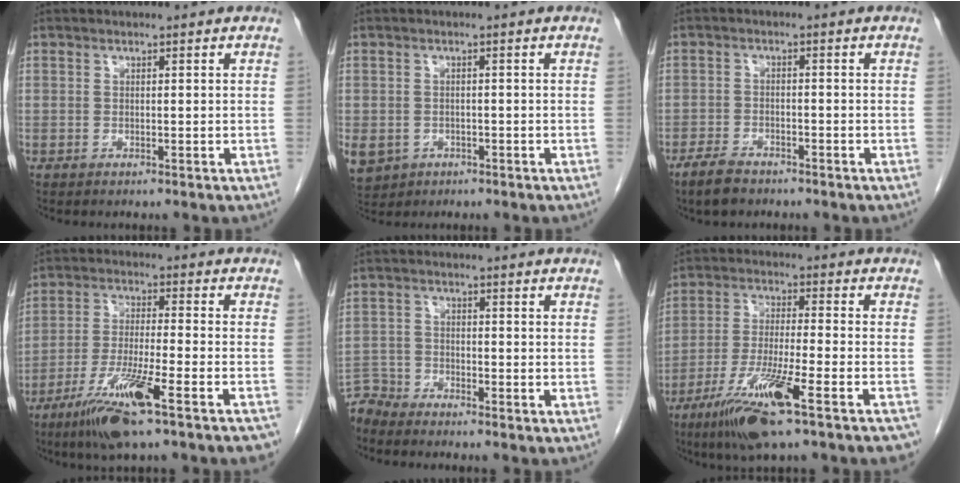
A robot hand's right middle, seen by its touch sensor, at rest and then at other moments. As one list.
[{"total": 10.0, "force": [-4.0, 8.4, 3.5], "torque": [-0.112, 0.000, -0.051]}, {"total": 4.0, "force": [-3.2, 1.5, 1.8], "torque": [-0.039, -0.001, -0.055]}, {"total": 14.0, "force": [-8.9, 0.7, 10.8], "torque": [-0.177, -0.030, -0.155]}, {"total": 4.1, "force": [-4.0, 0.1, -0.8], "torque": [0.022, -0.006, -0.079]}, {"total": 15.2, "force": [-9.4, 0.9, 11.9], "torque": [-0.193, -0.034, -0.164]}]